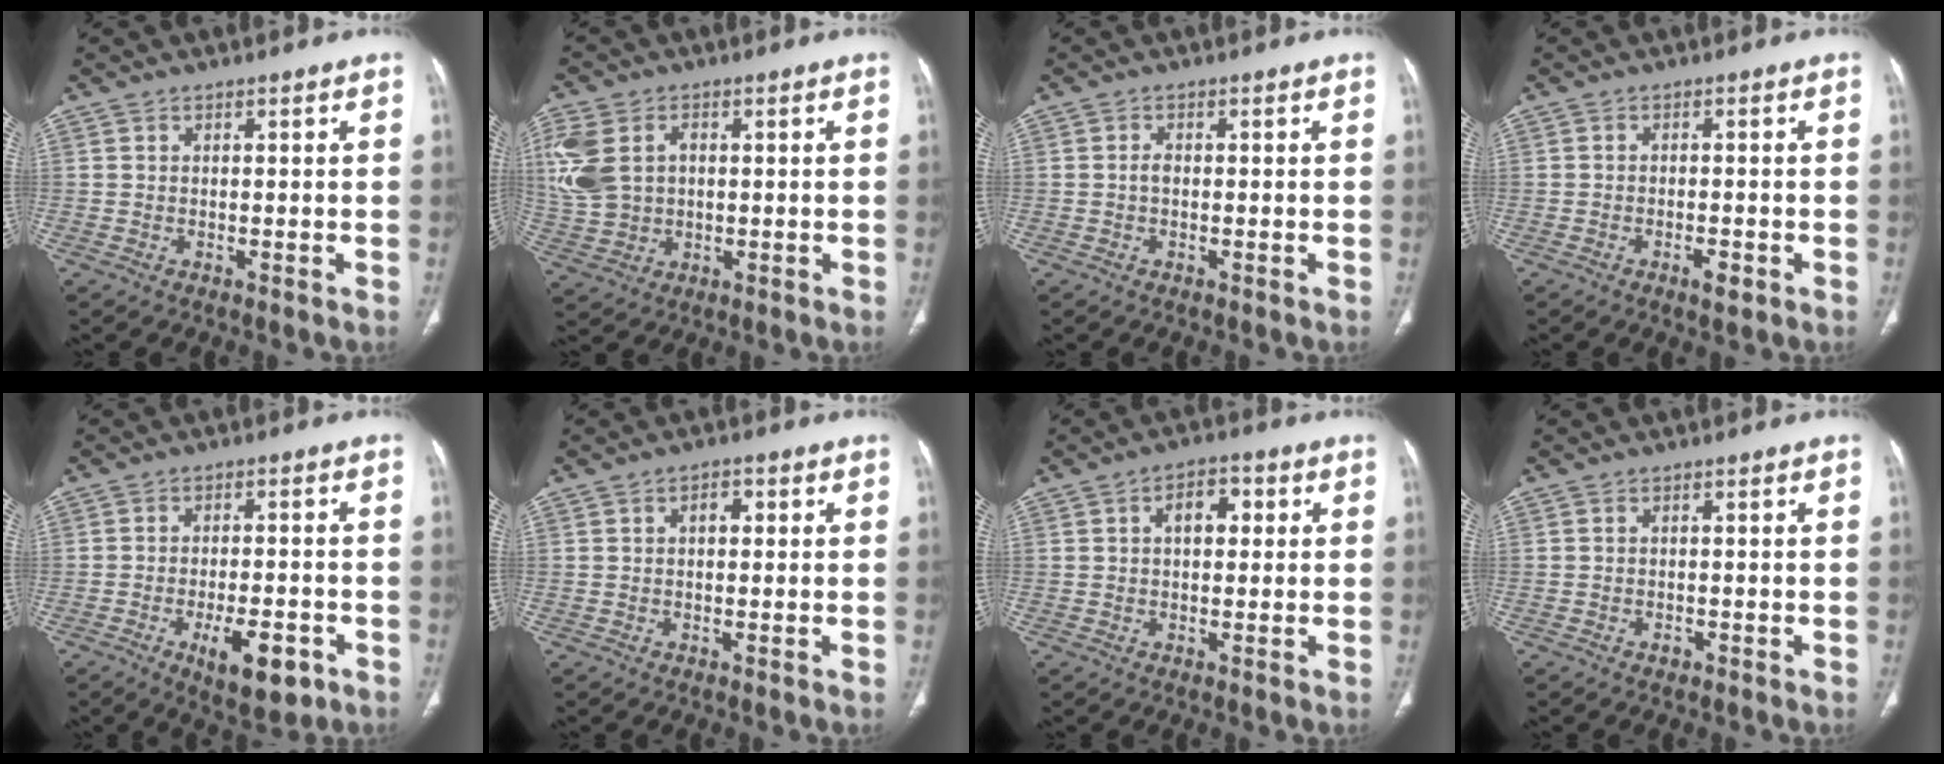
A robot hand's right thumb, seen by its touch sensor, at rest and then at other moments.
{"total": 12.3, "force": [2.3, 9.2, 7.9], "torque": [-0.185, 0.010, 0.053]}
{"total": 1.0, "force": [-0.2, 0.6, 0.8], "torque": [-0.014, 0.002, -0.005]}
{"total": 2.4, "force": [-1.3, 0.9, 1.8], "torque": [-0.028, 0.002, -0.021]}
{"total": 9.8, "force": [-4.4, 4.0, 7.8], "torque": [-0.109, 0.012, -0.058]}
{"total": 2.7, "force": [0.6, 1.6, 2.1], "torque": [-0.028, 0.009, 0.007]}
{"total": 5.7, "force": [1.3, 3.3, 4.4], "torque": [-0.054, 0.012, 0.015]}
{"total": 1.0, "force": [-0.6, 0.7, 0.4], "torque": [-0.005, 0.003, -0.008]}